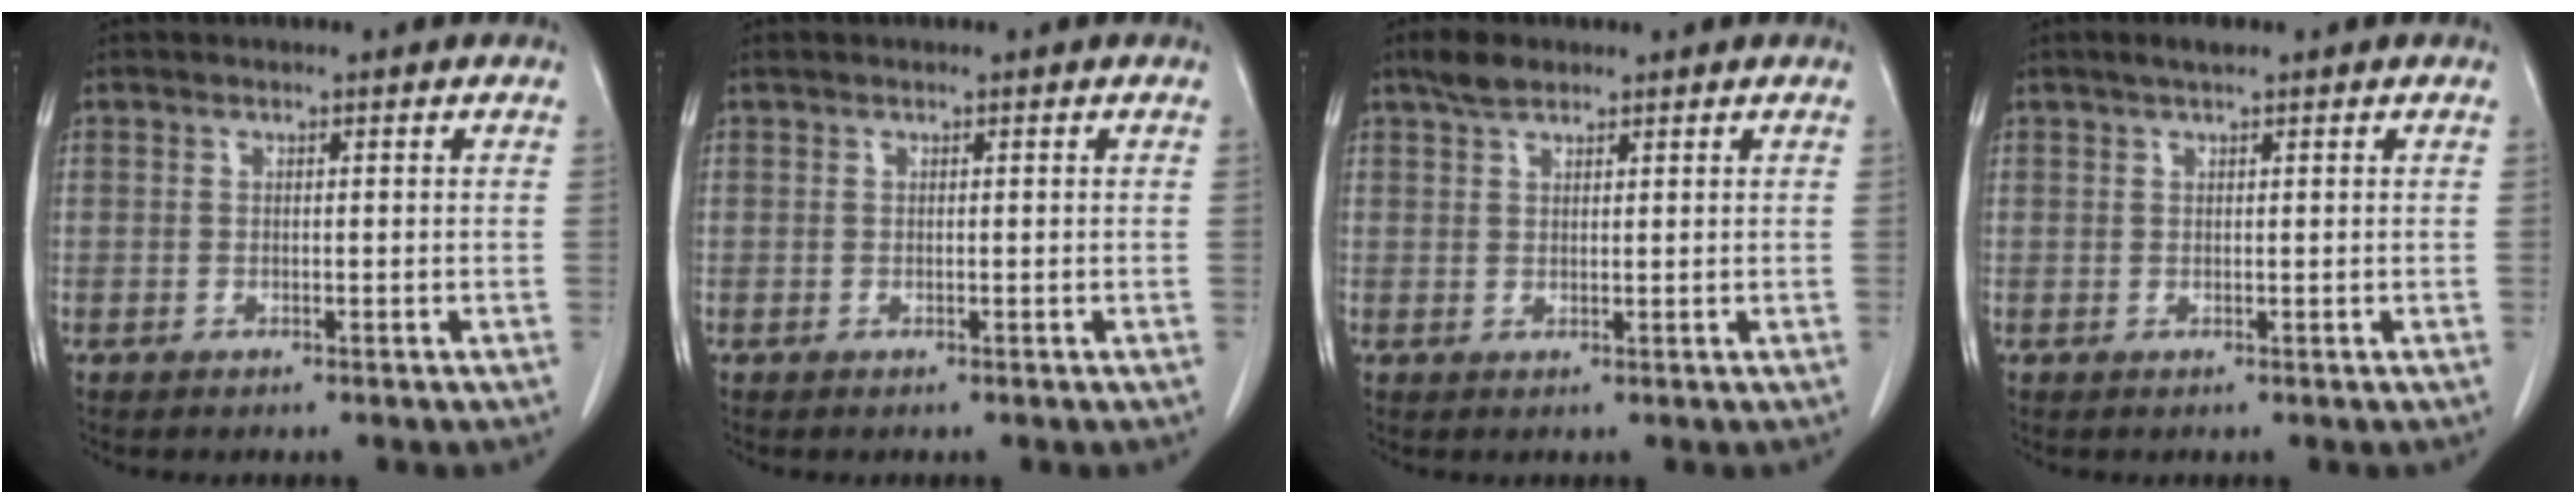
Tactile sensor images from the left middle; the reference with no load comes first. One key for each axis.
{"total": 0.0}
{"total": 2.9, "fx": 2.2, "fy": 1.1, "fz": 1.3, "tx": -0.032, "ty": 0.007, "tz": 0.041}
{"total": 1.8, "fx": 1.3, "fy": 0.2, "fz": 1.2, "tx": -0.027, "ty": 0.008, "tz": 0.023}